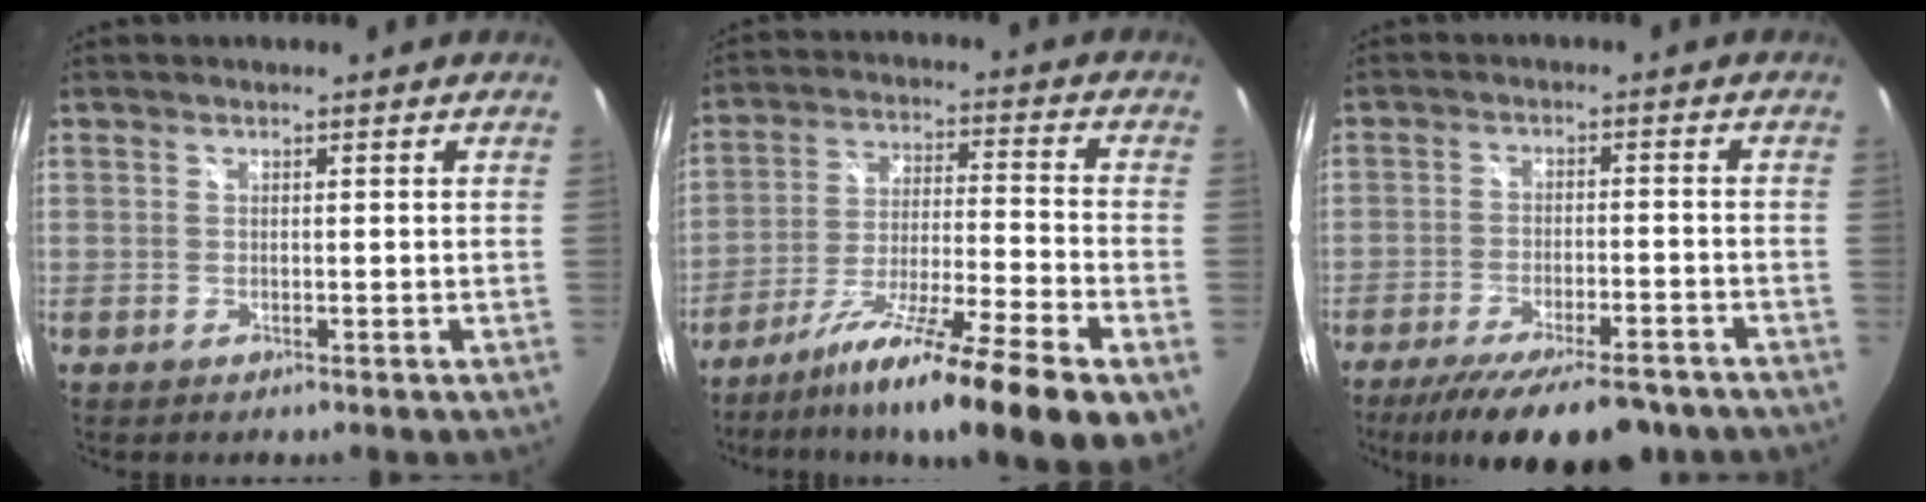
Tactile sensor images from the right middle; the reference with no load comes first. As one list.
[{"total": 19.5, "force": [-12.8, 1.1, 14.7], "torque": [-0.233, -0.037, -0.204]}, {"total": 16.4, "force": [-12.6, 4.6, 9.3], "torque": [-0.177, -0.039, -0.184]}]